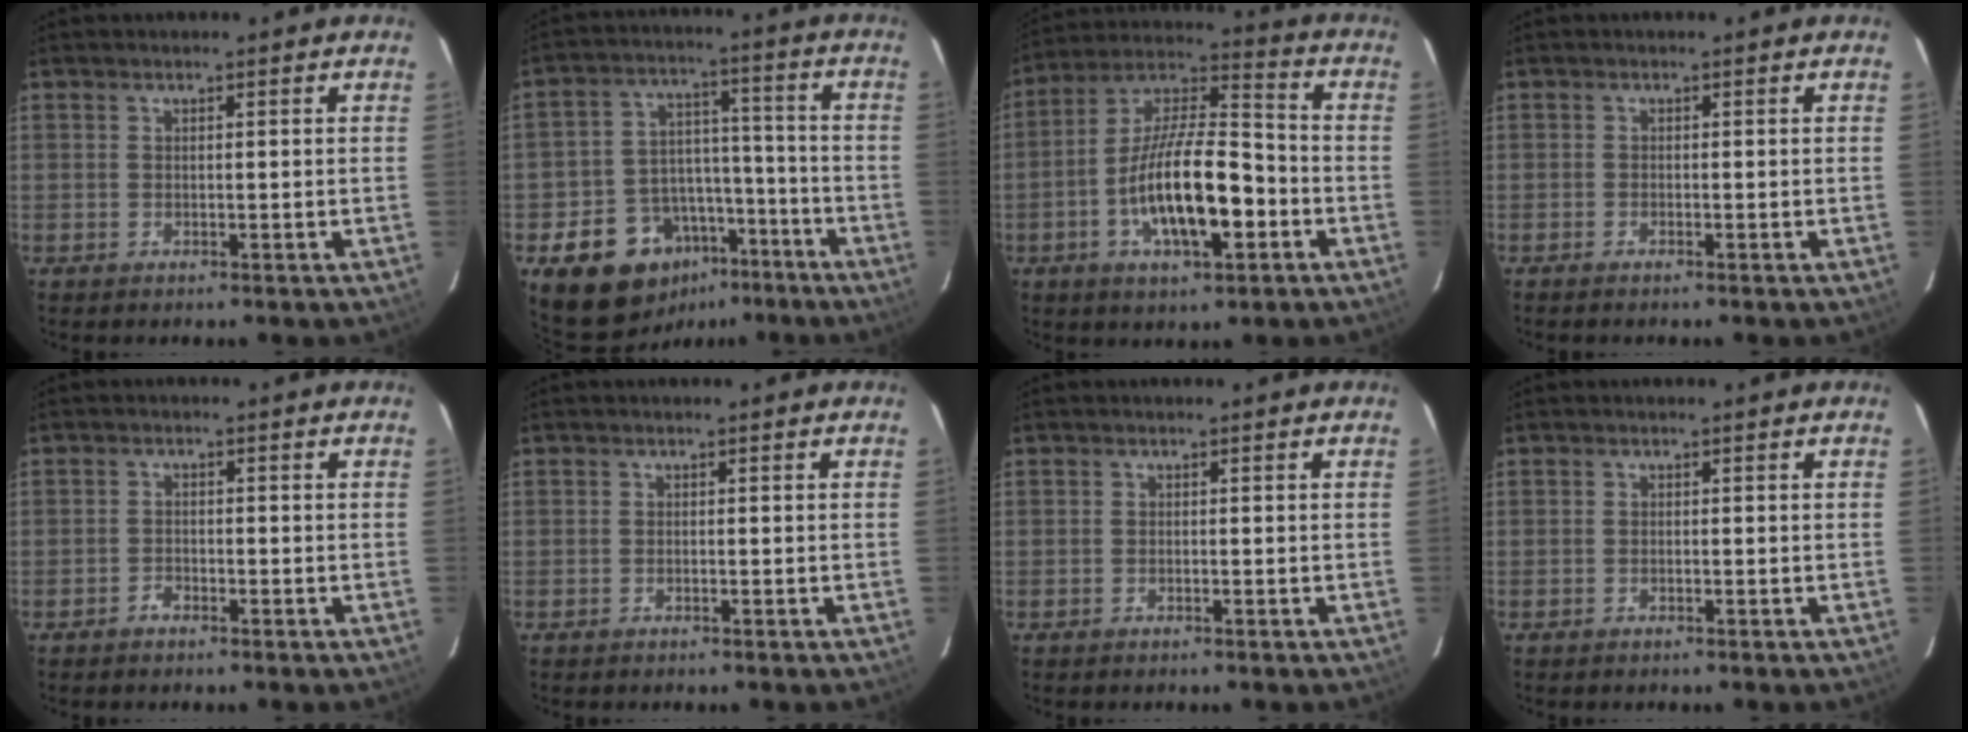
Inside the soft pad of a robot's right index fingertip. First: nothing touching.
{"total": 14.9, "force": [-8.8, 10.9, 5.1], "torque": [-0.112, 0.048, -0.117]}
{"total": 16.8, "force": [-5.2, 5.8, 14.9], "torque": [-0.278, 0.008, -0.093]}
{"total": 0.7, "force": [-0.7, 0.0, 0.3], "torque": [-0.008, -0.001, -0.014]}
{"total": 1.5, "force": [-1.3, 0.7, 0.3], "torque": [-0.005, 0.002, -0.024]}
{"total": 0.0}
{"total": 0.0}
{"total": 0.0}